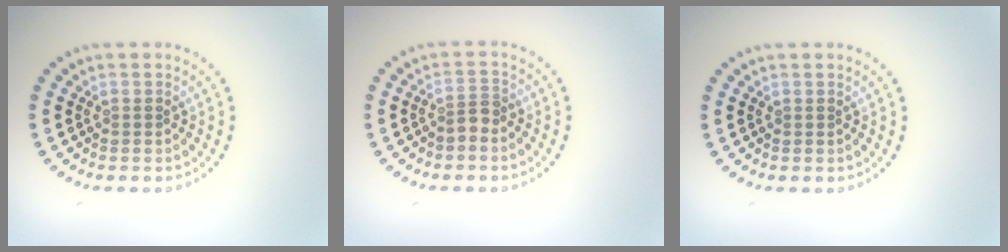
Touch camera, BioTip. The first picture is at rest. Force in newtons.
{"total": 1.7, "press": 1.4, "slide": 1.0}
{"total": 0.0}